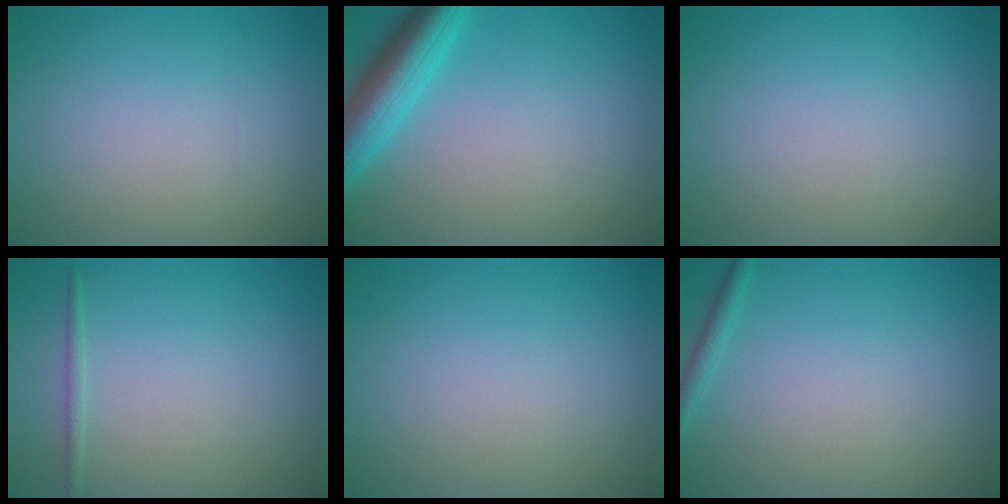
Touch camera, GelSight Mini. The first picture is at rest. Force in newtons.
{"total": 5.5, "press": 5.5, "slide": 0.3}
{"total": 0.0}
{"total": 0.7, "press": 0.7, "slide": 0.0}
{"total": 0.0}
{"total": 1.2, "press": 1.1, "slide": 0.1}